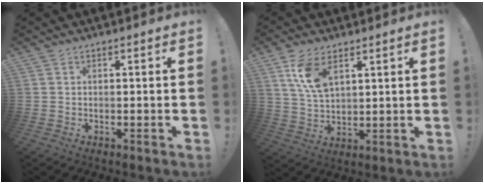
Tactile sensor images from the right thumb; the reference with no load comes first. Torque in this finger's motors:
{"motor_torque": [-0.04, 0.22, 0.06, 0.24, 0.15]}